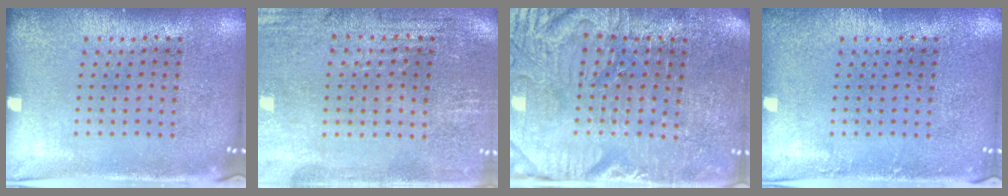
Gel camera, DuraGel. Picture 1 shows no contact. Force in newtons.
{"total": 0.8, "press": 0.7, "slide": 0.5}
{"total": 4.0, "press": 3.9, "slide": 1.0}
{"total": 0.7, "press": 0.7, "slide": 0.1}